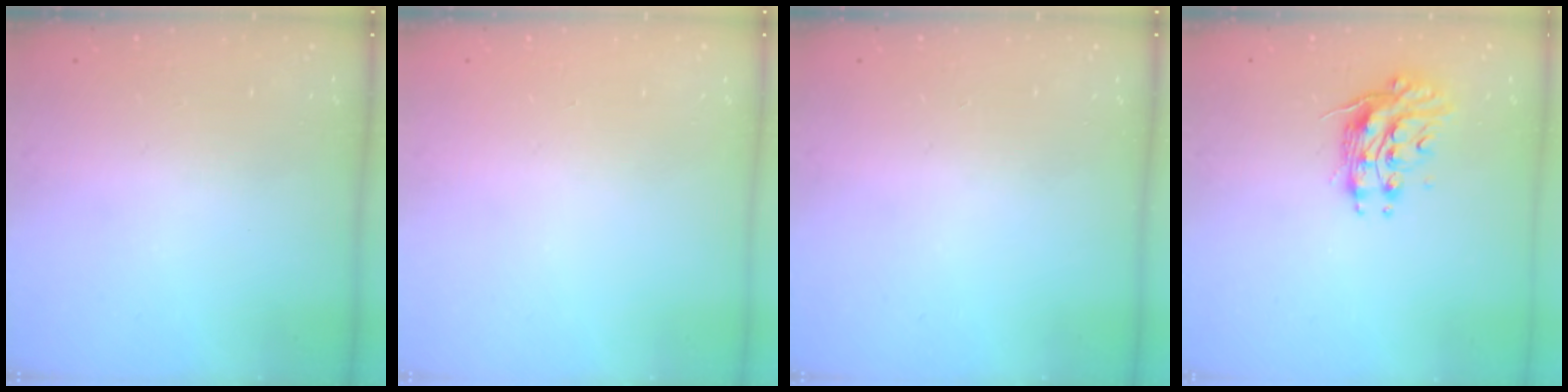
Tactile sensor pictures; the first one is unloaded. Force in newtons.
{"total": 0.0}
{"total": 0.0}
{"total": 10.9, "press": 10.9, "slide": 0.5}